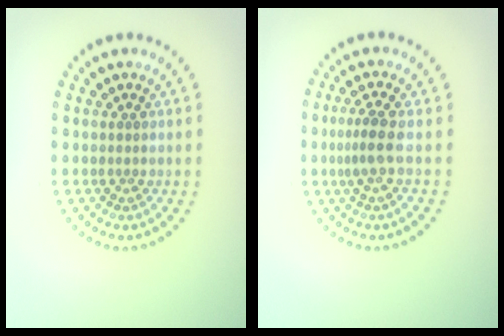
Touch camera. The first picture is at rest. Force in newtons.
{"total": 2.4, "press": 1.6, "slide": 1.7}